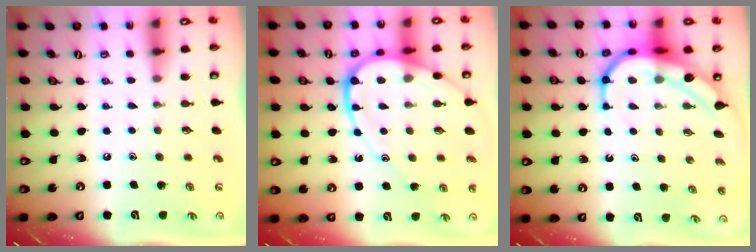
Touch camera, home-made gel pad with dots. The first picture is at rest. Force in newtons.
{"total": 13.7, "press": 13.6, "slide": 1.6}
{"total": 11.1, "press": 11.0, "slide": 1.2}